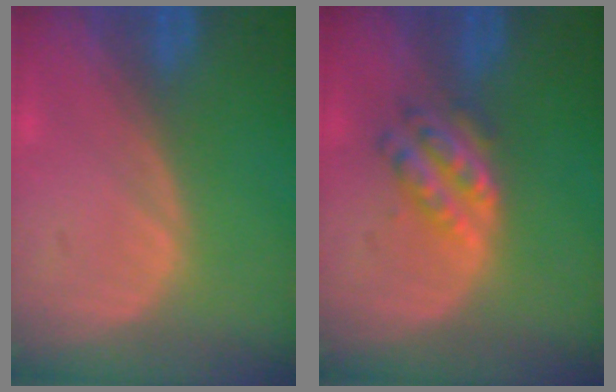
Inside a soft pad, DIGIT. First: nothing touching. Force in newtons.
{"total": 4.6, "press": 4.5, "slide": 1.0}